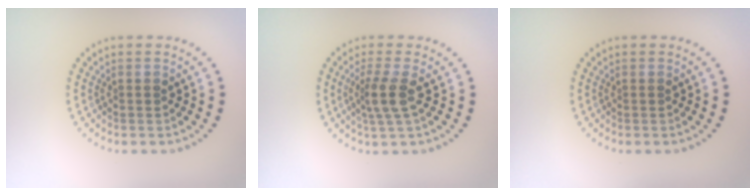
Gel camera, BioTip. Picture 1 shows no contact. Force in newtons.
{"total": 2.6, "press": 2.0, "slide": 1.6}
{"total": 0.0}